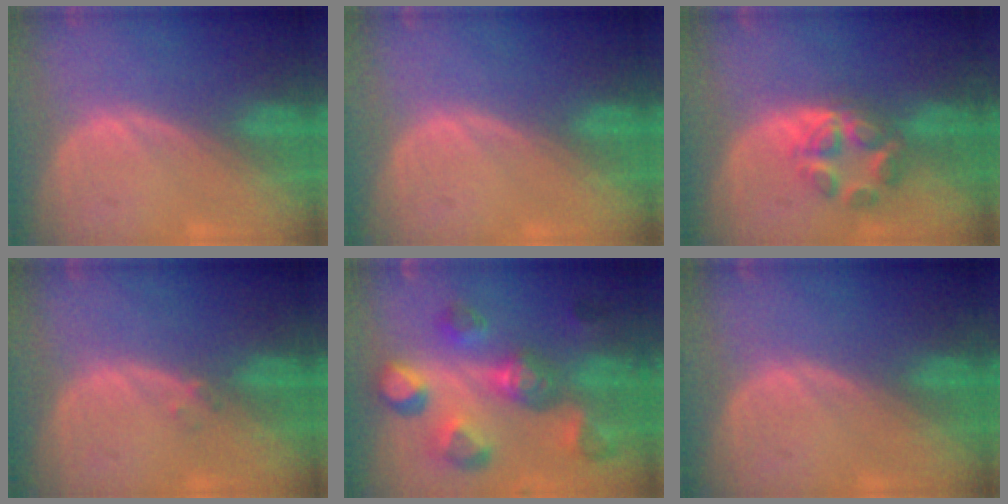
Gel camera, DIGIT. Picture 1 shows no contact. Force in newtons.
{"total": 0.0}
{"total": 6.0, "press": 5.5, "slide": 2.2}
{"total": 0.9, "press": 0.9, "slide": 0.2}
{"total": 11.1, "press": 10.1, "slide": 4.6}
{"total": 0.0}